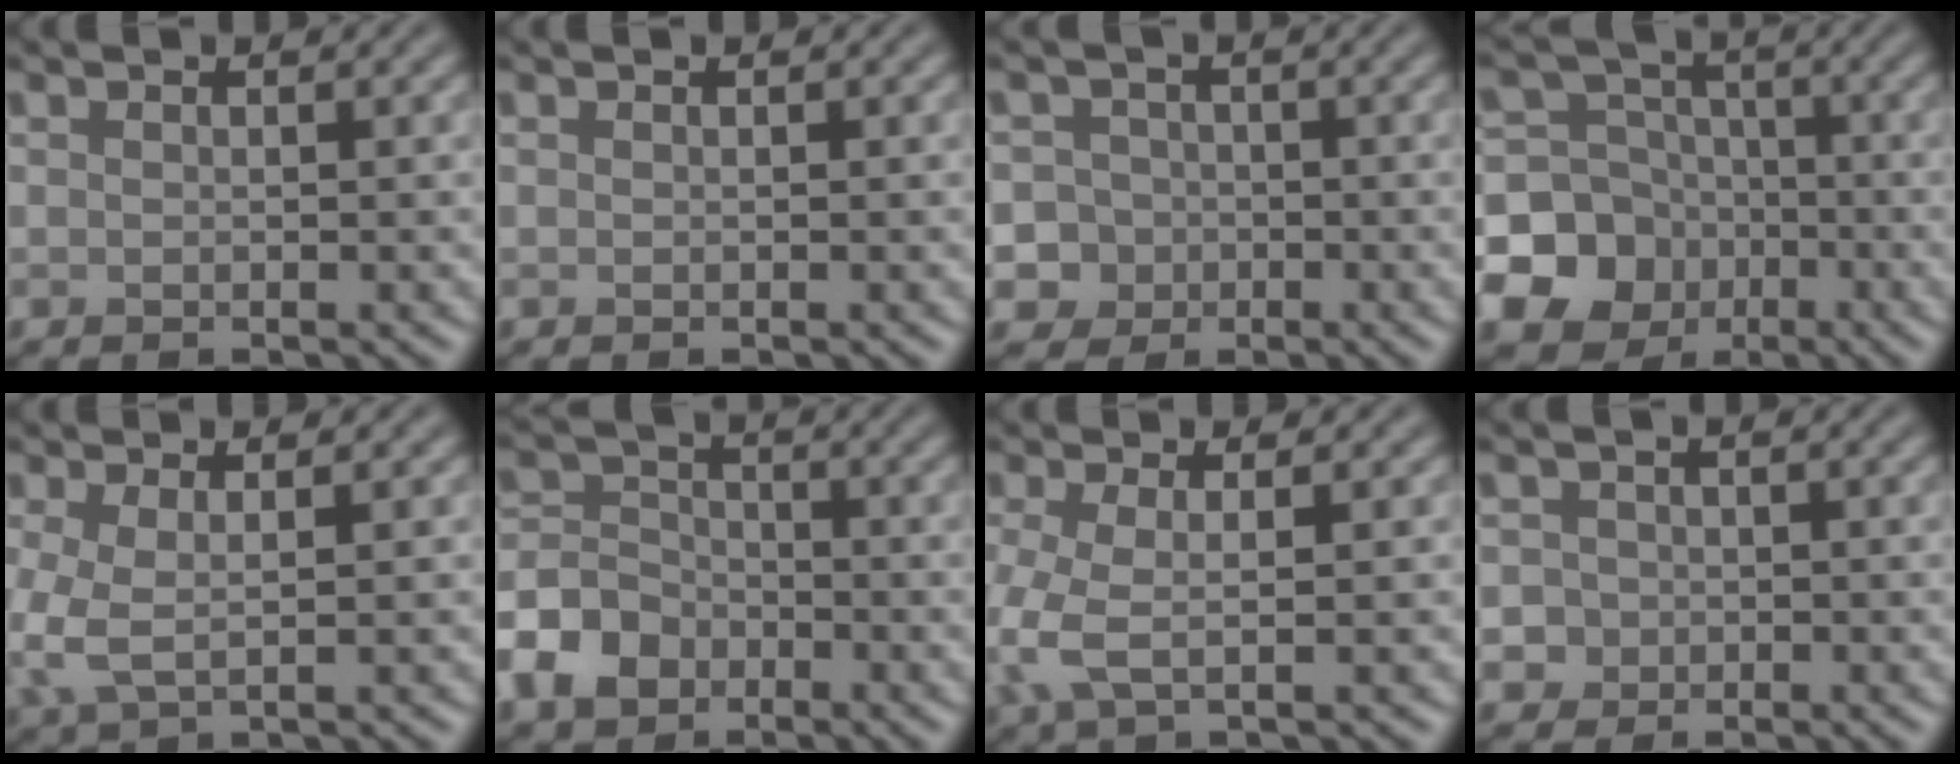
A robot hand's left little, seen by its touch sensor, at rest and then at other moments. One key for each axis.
{"total": 0.0}
{"total": 5.8, "fx": -2.1, "fy": 5.4, "fz": 0.9, "tx": -0.007, "ty": 0.004, "tz": -0.060}
{"total": 13.4, "fx": -4.9, "fy": 12.1, "fz": 3.0, "tx": -0.091, "ty": -0.038, "tz": -0.102}
{"total": 3.1, "fx": 0.1, "fy": 1.2, "fz": 2.8, "tx": -0.077, "ty": -0.002, "tz": -0.002}
{"total": 5.6, "fx": -3.1, "fy": 4.0, "fz": 2.3, "tx": -0.054, "ty": 0.006, "tz": -0.077}
{"total": 3.7, "fx": -0.4, "fy": 1.2, "fz": 3.4, "tx": -0.090, "ty": -0.005, "tz": -0.013}
{"total": 2.5, "fx": -0.6, "fy": 2.4, "fz": 0.5, "tx": 0.009, "ty": 0.007, "tz": -0.021}